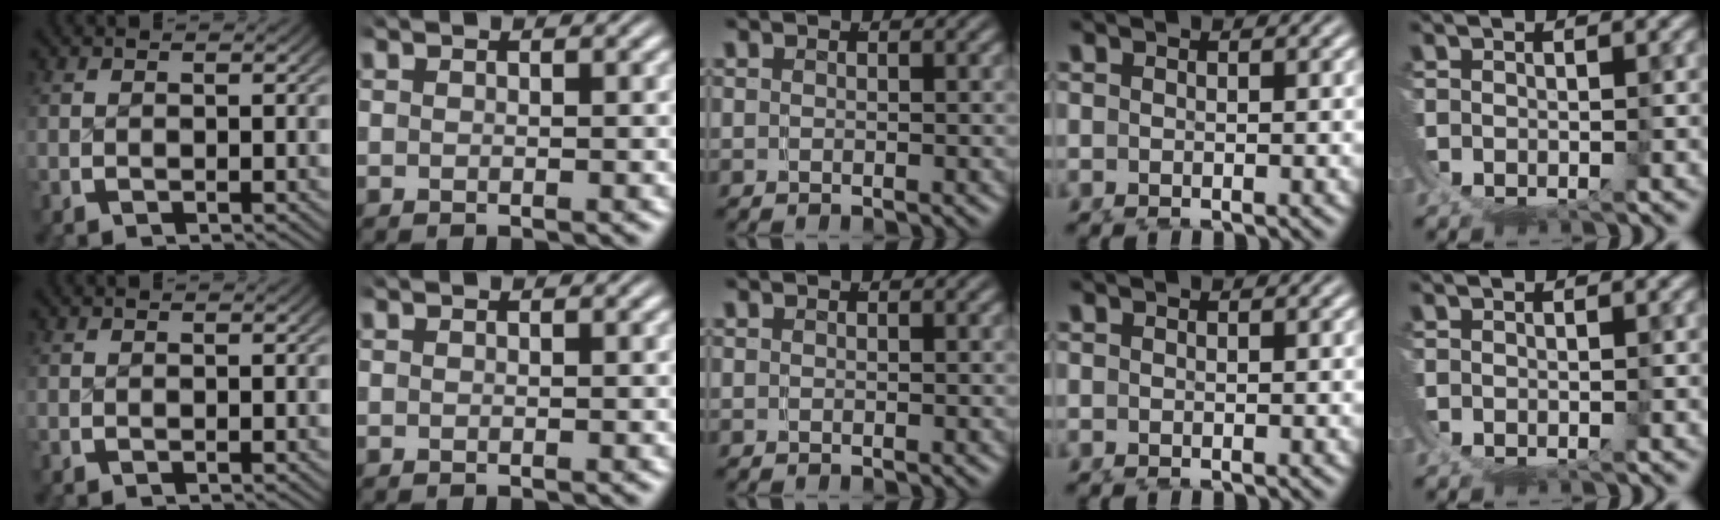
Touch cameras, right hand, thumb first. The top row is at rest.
{}